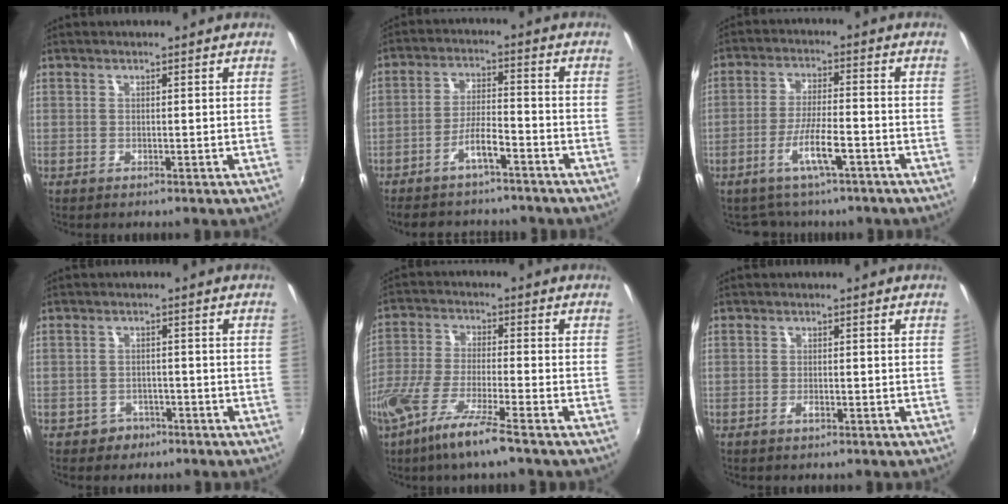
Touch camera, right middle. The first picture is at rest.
{"total": 9.8, "force": [-7.9, 2.7, 5.2], "torque": [-0.108, 0.004, -0.128]}
{"total": 7.1, "force": [-4.6, 2.0, 5.0], "torque": [-0.101, -0.005, -0.078]}
{"total": 3.6, "force": [-2.2, 2.8, 0.3], "torque": [-0.016, 0.005, -0.032]}
{"total": 11.0, "force": [-7.0, 0.7, 8.4], "torque": [-0.174, -0.026, -0.139]}
{"total": 1.2, "force": [-0.7, 0.6, 0.8], "torque": [-0.016, -0.002, -0.013]}